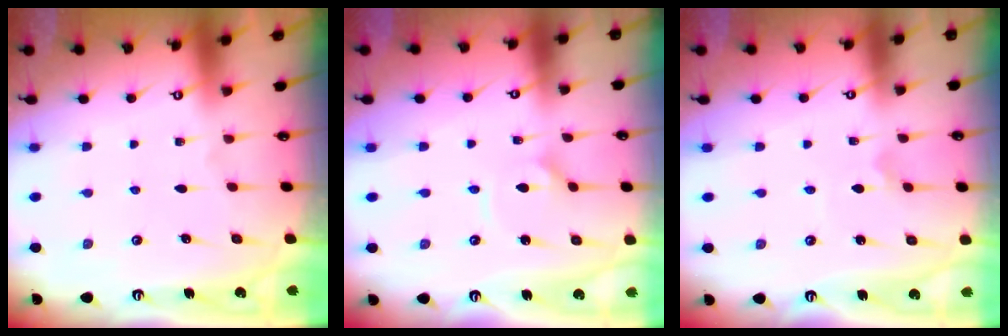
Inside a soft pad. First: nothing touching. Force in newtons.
{"total": 2.3, "press": 2.2, "slide": 0.7}
{"total": 1.2, "press": 1.1, "slide": 0.2}